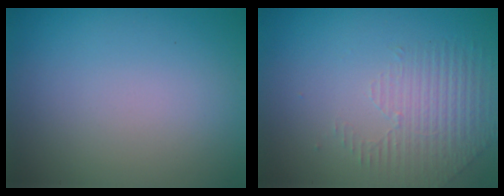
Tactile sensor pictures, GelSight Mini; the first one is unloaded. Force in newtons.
{"total": 1.5, "press": 0.9, "slide": 1.2}